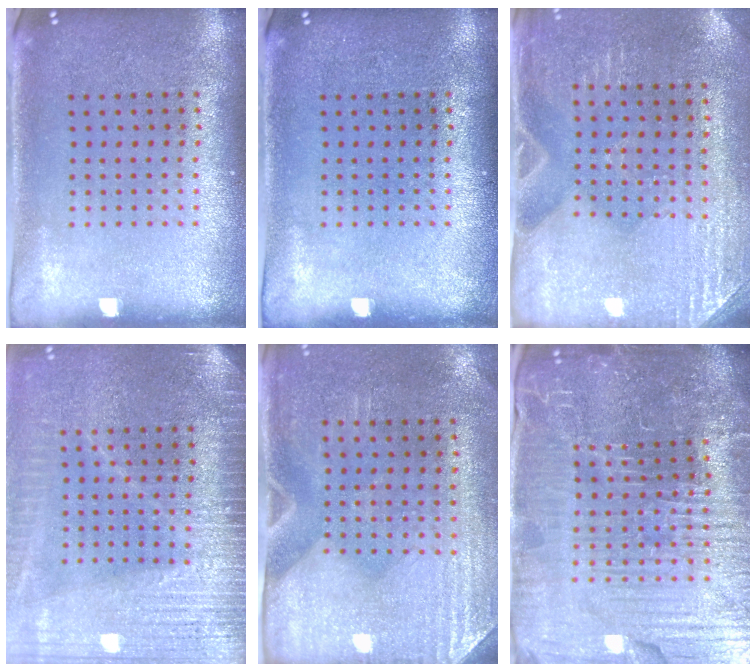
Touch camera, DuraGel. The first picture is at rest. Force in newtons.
{"total": 0.0}
{"total": 3.0, "press": 2.8, "slide": 1.0}
{"total": 3.6, "press": 3.2, "slide": 1.7}
{"total": 2.9, "press": 2.5, "slide": 1.4}
{"total": 7.0, "press": 6.3, "slide": 3.2}